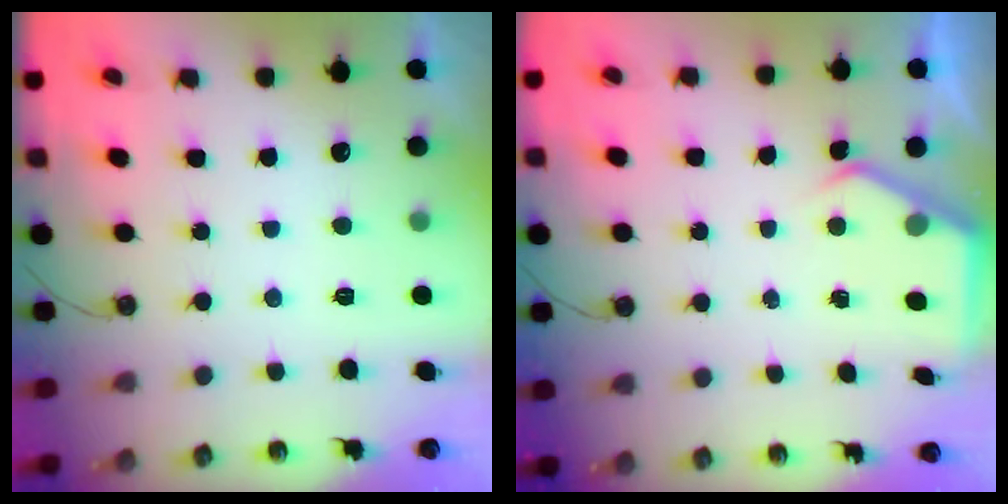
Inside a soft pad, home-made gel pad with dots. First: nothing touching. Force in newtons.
{"total": 3.3, "press": 3.3, "slide": 0.5}